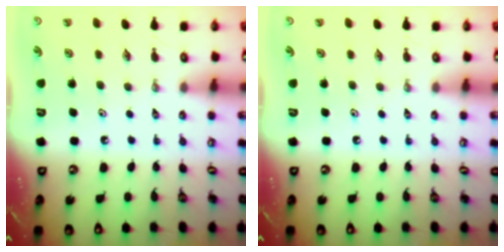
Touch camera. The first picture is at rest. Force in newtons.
{"total": 0.0}